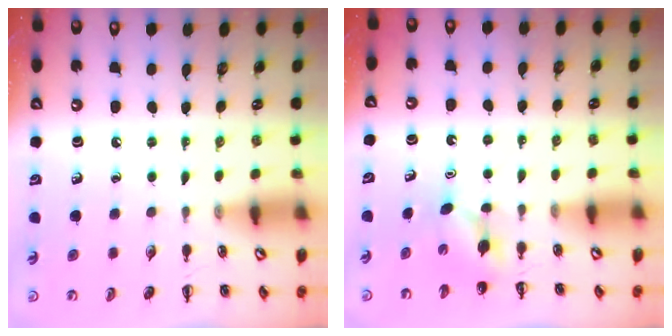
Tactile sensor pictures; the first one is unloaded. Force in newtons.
{"total": 2.9, "press": 2.8, "slide": 0.8}